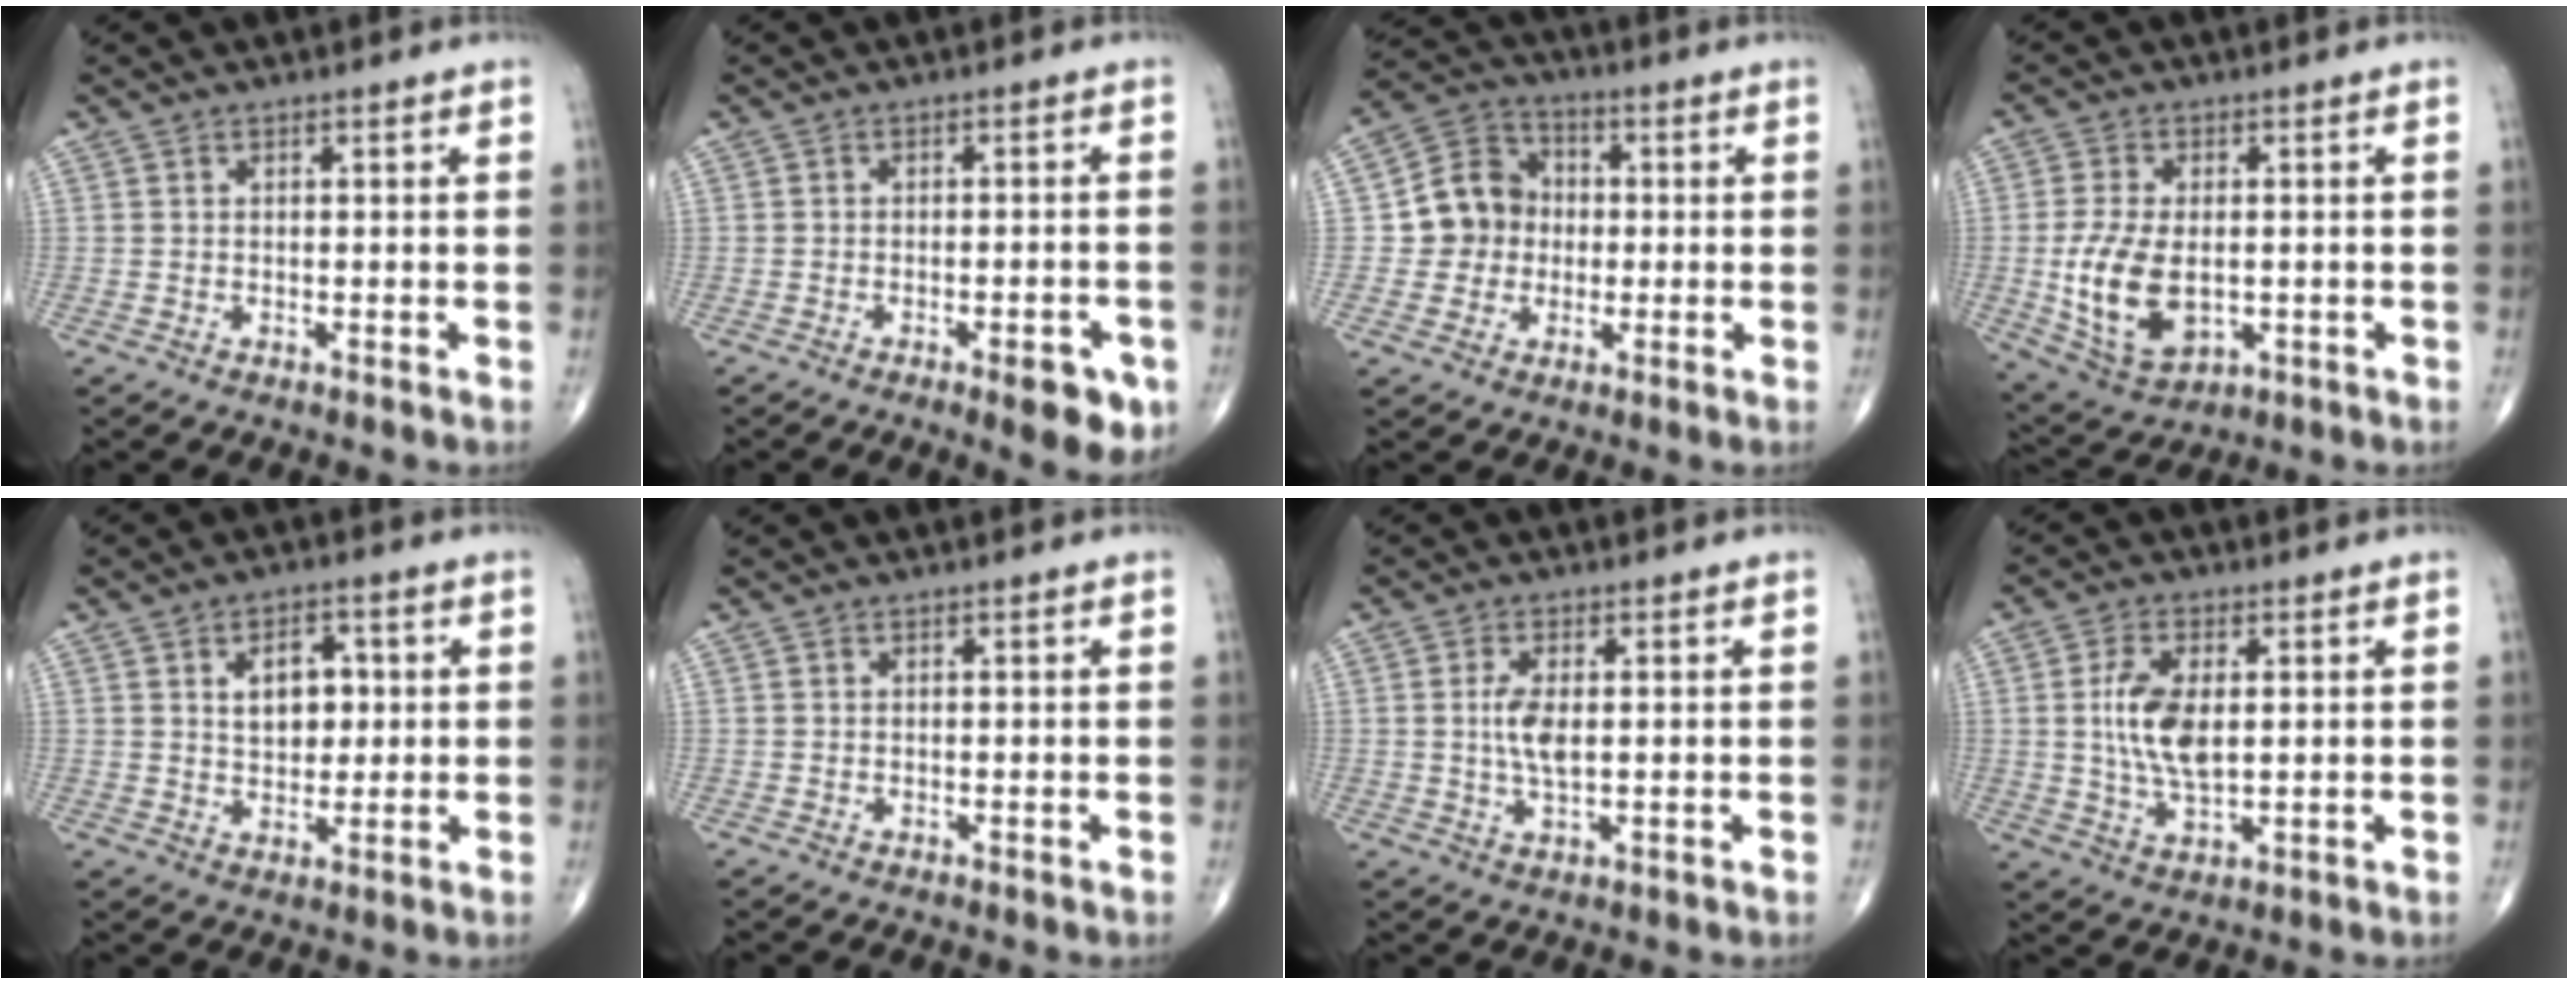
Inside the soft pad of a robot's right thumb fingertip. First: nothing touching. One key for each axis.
{"total": 6.7, "fx": -3.2, "fy": 2.2, "fz": 5.4, "tx": -0.054, "ty": 0.007, "tz": -0.037}
{"total": 9.6, "fx": -0.5, "fy": 9.0, "fz": 3.5, "tx": -0.025, "ty": 0.026, "tz": -0.019}
{"total": 12.4, "fx": -1.4, "fy": 7.2, "fz": 10.0, "tx": -0.193, "ty": -0.011, "tz": -0.010}
{"total": 7.0, "fx": 1.5, "fy": 4.6, "fz": 5.0, "tx": -0.048, "ty": -0.003, "tz": 0.025}
{"total": 0.0}
{"total": 4.8, "fx": 0.4, "fy": 2.0, "fz": 4.3, "tx": -0.089, "ty": -0.006, "tz": 0.008}
{"total": 9.1, "fx": 1.1, "fy": 4.5, "fz": 7.9, "tx": -0.156, "ty": -0.008, "tz": 0.024}